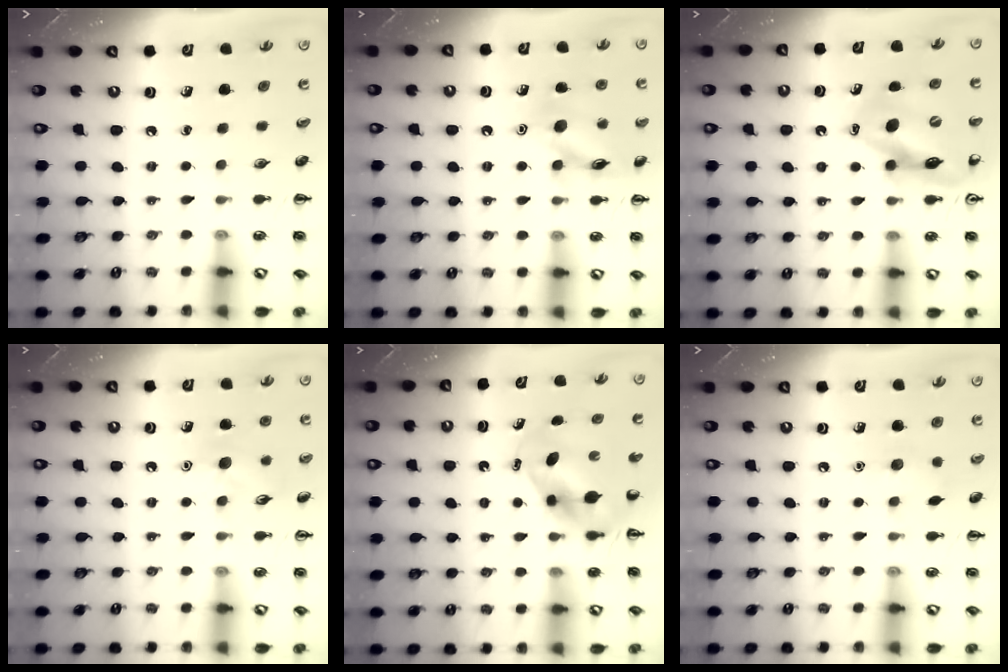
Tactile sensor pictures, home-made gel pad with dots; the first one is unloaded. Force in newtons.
{"total": 12.1, "press": 12.0, "slide": 0.6}
{"total": 12.1, "press": 11.4, "slide": 4.0}
{"total": 8.0, "press": 7.9, "slide": 1.5}
{"total": 5.4, "press": 5.4, "slide": 0.8}
{"total": 5.4, "press": 5.2, "slide": 1.6}